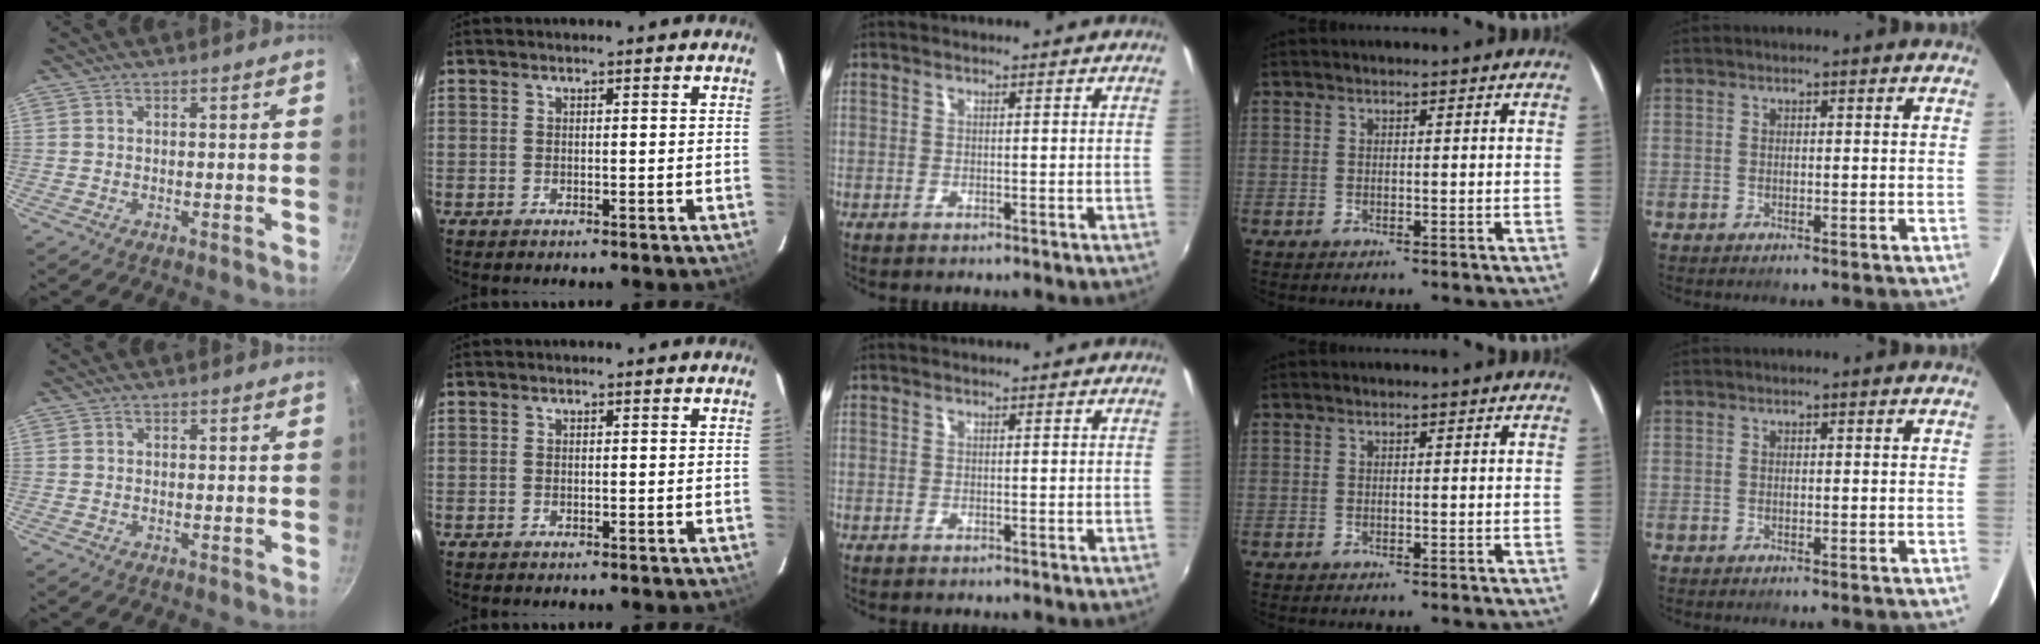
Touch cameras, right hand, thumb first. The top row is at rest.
{}